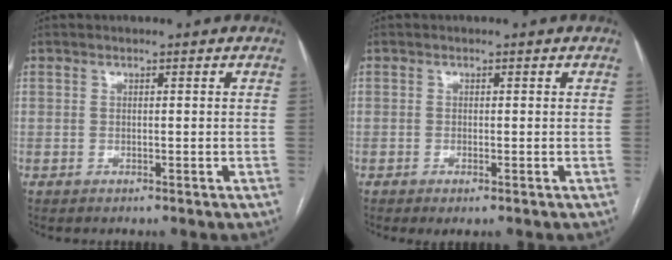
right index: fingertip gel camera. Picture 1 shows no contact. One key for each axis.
{"total": 1.2, "fx": -0.7, "fy": 0.2, "fz": 1.0, "tx": -0.015, "ty": -0.002, "tz": -0.009}